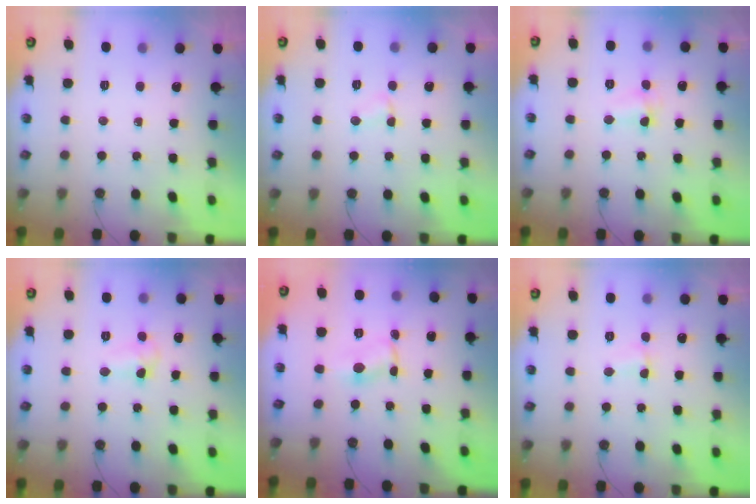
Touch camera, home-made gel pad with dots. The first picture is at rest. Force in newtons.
{"total": 2.7, "press": 2.6, "slide": 0.4}
{"total": 2.9, "press": 2.8, "slide": 0.7}
{"total": 4.5, "press": 4.5, "slide": 0.6}
{"total": 1.3, "press": 1.3, "slide": 0.2}
{"total": 2.3, "press": 1.9, "slide": 1.4}